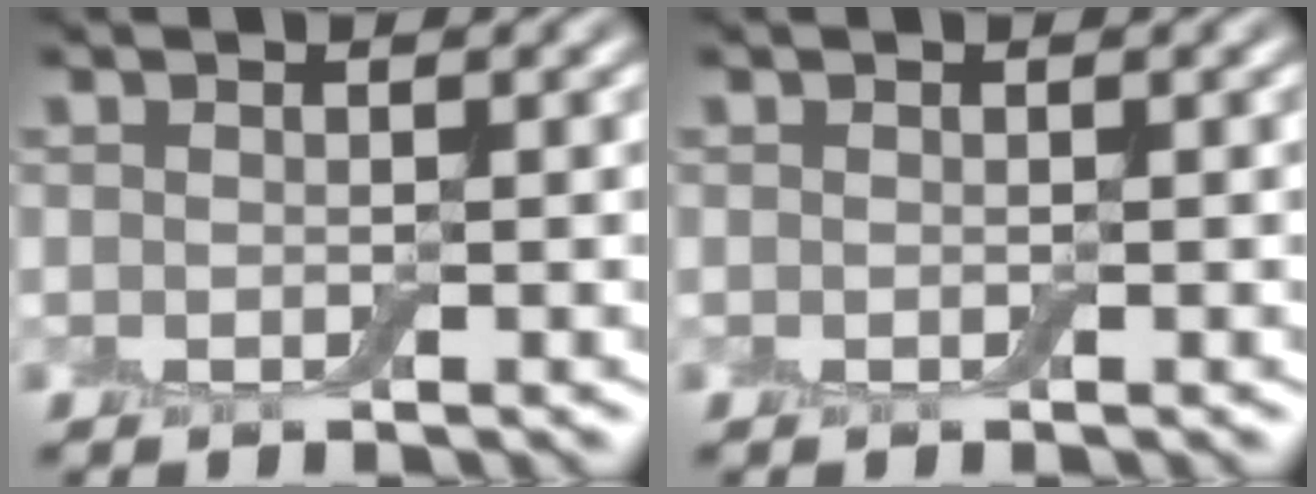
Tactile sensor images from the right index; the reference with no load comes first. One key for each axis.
{"total": 0.0}